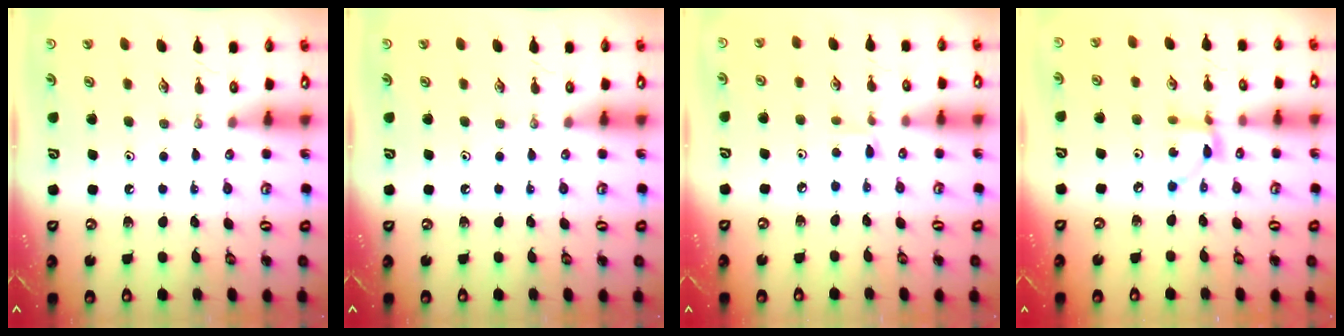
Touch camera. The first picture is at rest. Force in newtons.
{"total": 0.0}
{"total": 1.4, "press": 1.4, "slide": 0.2}
{"total": 4.8, "press": 4.8, "slide": 0.1}